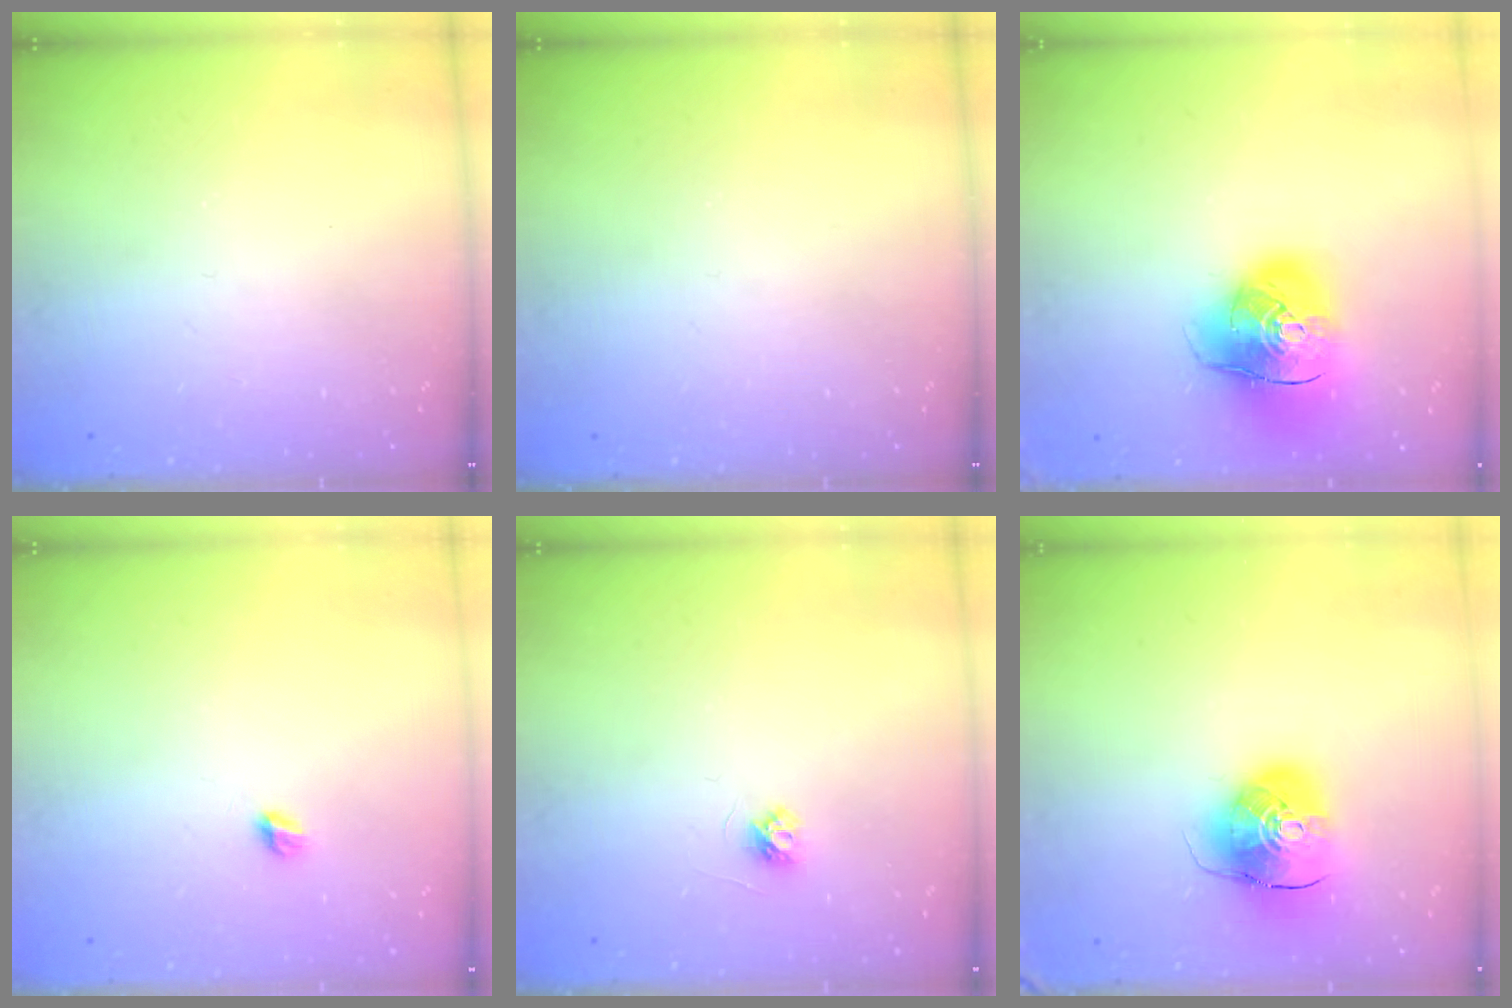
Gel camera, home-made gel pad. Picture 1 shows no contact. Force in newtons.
{"total": 0.0}
{"total": 14.8, "press": 14.7, "slide": 2.1}
{"total": 4.3, "press": 4.2, "slide": 0.5}
{"total": 3.8, "press": 3.7, "slide": 0.5}
{"total": 10.9, "press": 10.7, "slide": 1.6}